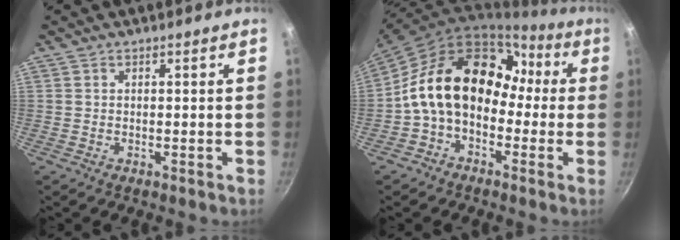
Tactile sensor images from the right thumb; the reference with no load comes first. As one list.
[{"total": 17.7, "force": [-0.5, 12.9, 12.1], "torque": [-0.166, 0.063, -0.022]}]